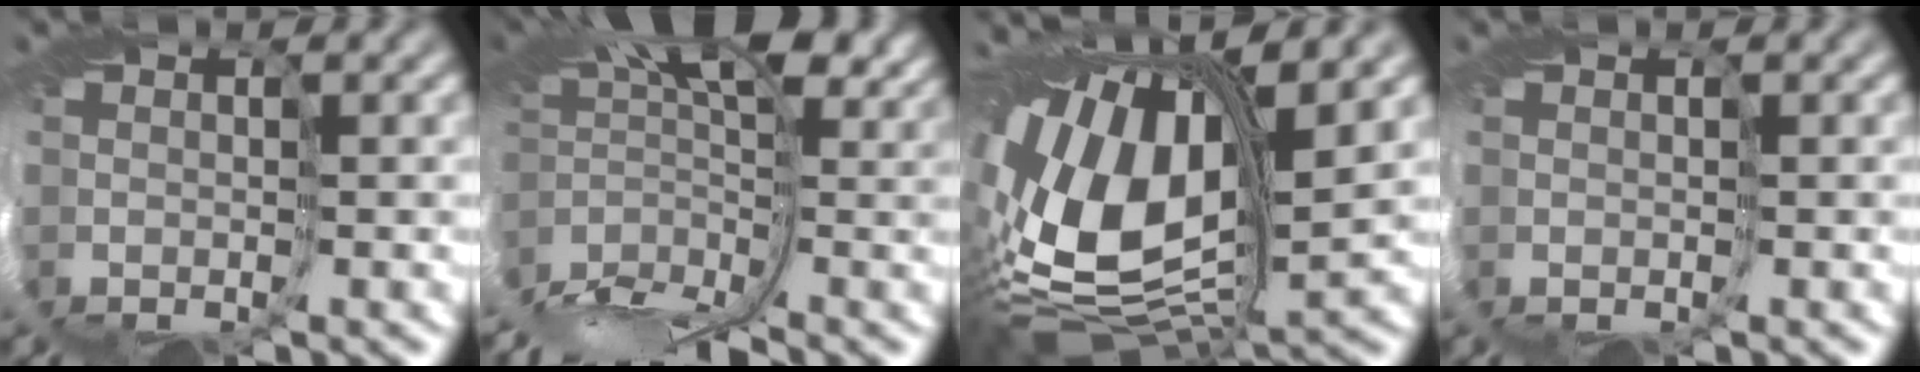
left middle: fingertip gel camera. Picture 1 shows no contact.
{"total": 7.6, "force": [-3.8, 2.1, 6.2], "torque": [-0.112, 0.014, -0.076]}
{"total": 13.8, "force": [1.1, 7.8, 11.3], "torque": [-0.250, 0.018, 0.015]}
{"total": 0.0}